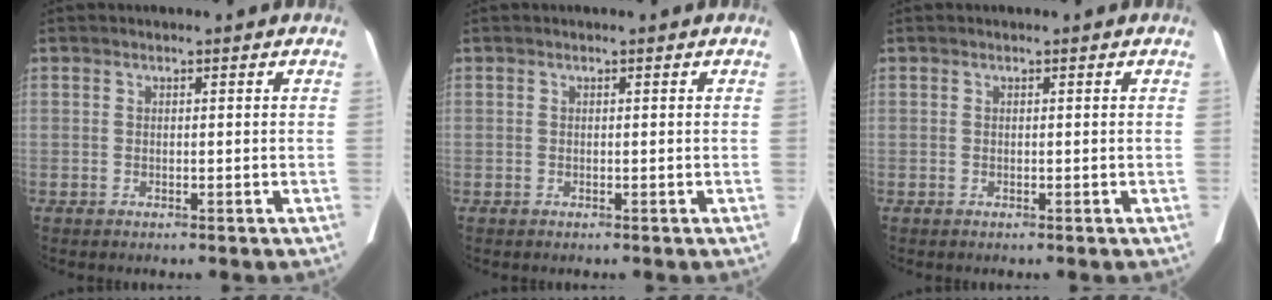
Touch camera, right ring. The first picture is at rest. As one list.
[{"total": 0.0}, {"total": 0.0}]